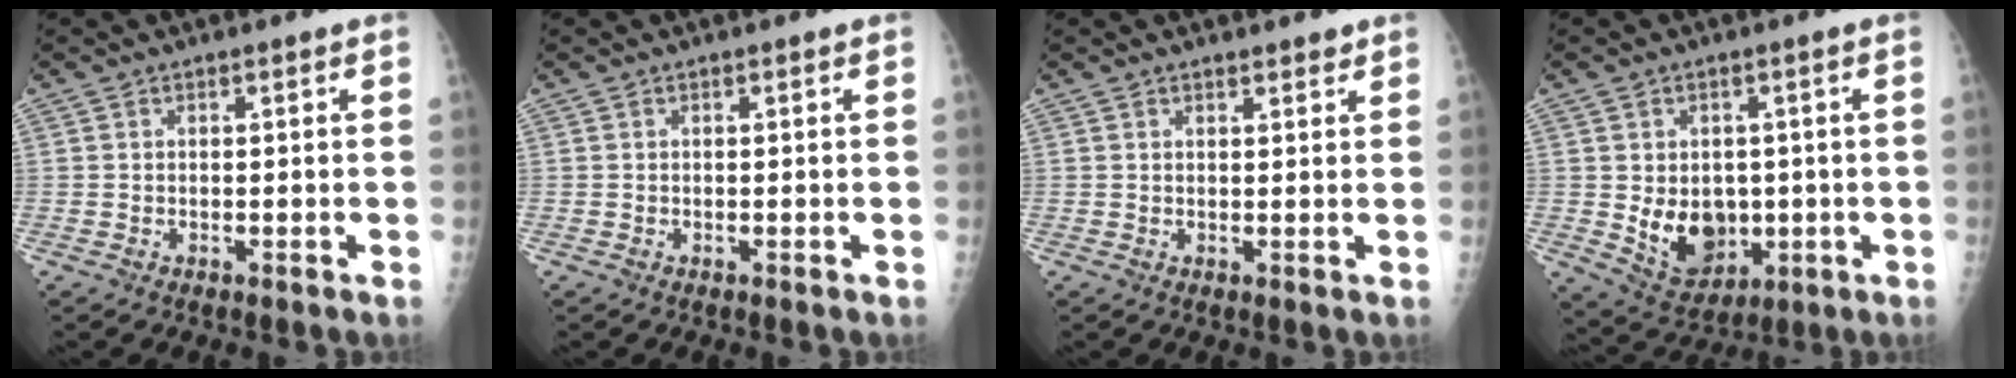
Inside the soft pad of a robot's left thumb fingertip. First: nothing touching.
{"total": 0.0}
{"total": 1.6, "force": [1.4, 0.6, 0.6], "torque": [-0.002, -0.008, 0.018]}
{"total": 9.6, "force": [-0.7, 7.3, 6.2], "torque": [-0.066, -0.012, 0.012]}